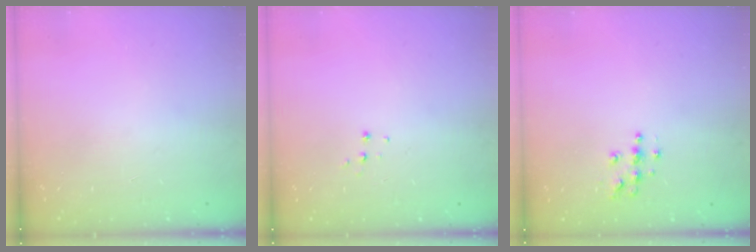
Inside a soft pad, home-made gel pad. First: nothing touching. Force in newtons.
{"total": 3.9, "press": 3.9, "slide": 0.4}
{"total": 4.9, "press": 4.9, "slide": 0.1}